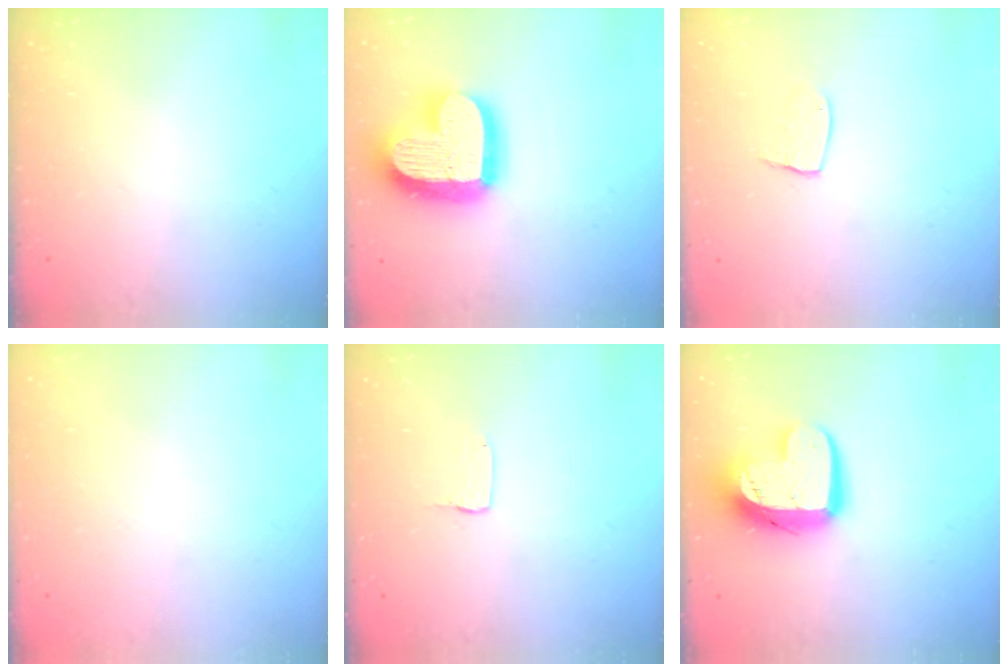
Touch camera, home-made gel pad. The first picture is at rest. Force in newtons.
{"total": 22.4, "press": 22.4, "slide": 1.9}
{"total": 6.6, "press": 6.6, "slide": 0.4}
{"total": 0.0}
{"total": 1.0, "press": 1.0, "slide": 0.1}
{"total": 14.4, "press": 14.3, "slide": 1.4}